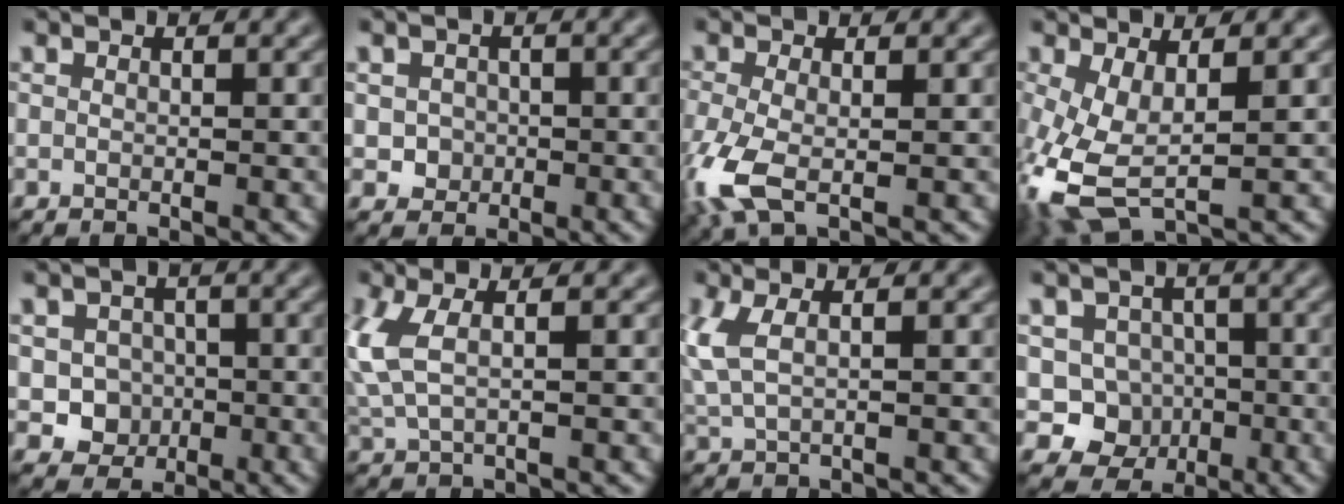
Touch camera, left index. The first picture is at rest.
{"total": 1.9, "force": [-0.2, 1.8, 0.5], "torque": [0.002, -0.003, -0.001]}
{"total": 5.6, "force": [-1.9, 2.5, 4.6], "torque": [-0.127, -0.013, -0.043]}
{"total": 6.8, "force": [-0.8, 3.1, 6.0], "torque": [-0.156, -0.014, -0.014]}
{"total": 3.3, "force": [-0.6, 3.0, 1.2], "torque": [-0.010, 0.000, -0.015]}
{"total": 4.0, "force": [0.8, 1.6, 3.6], "torque": [-0.098, -0.001, 0.015]}
{"total": 3.1, "force": [1.0, 1.2, 2.7], "torque": [-0.072, 0.003, 0.021]}
{"total": 4.6, "force": [-1.1, 4.3, 1.4], "torque": [0.003, 0.000, -0.031]}